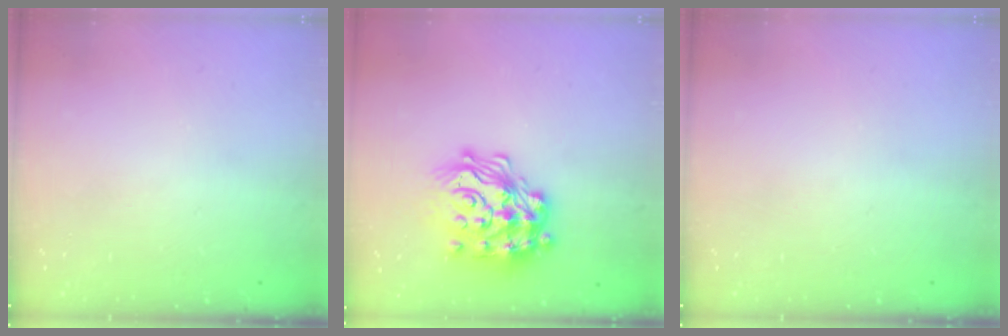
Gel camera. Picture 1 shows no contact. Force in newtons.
{"total": 22.8, "press": 22.7, "slide": 1.5}
{"total": 0.0}